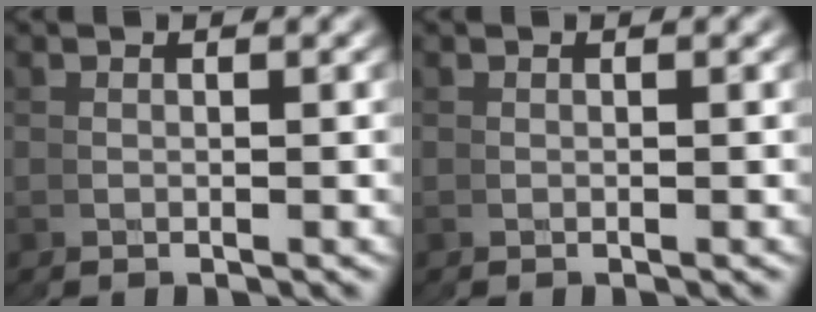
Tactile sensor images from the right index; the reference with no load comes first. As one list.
[{"total": 0.0}]